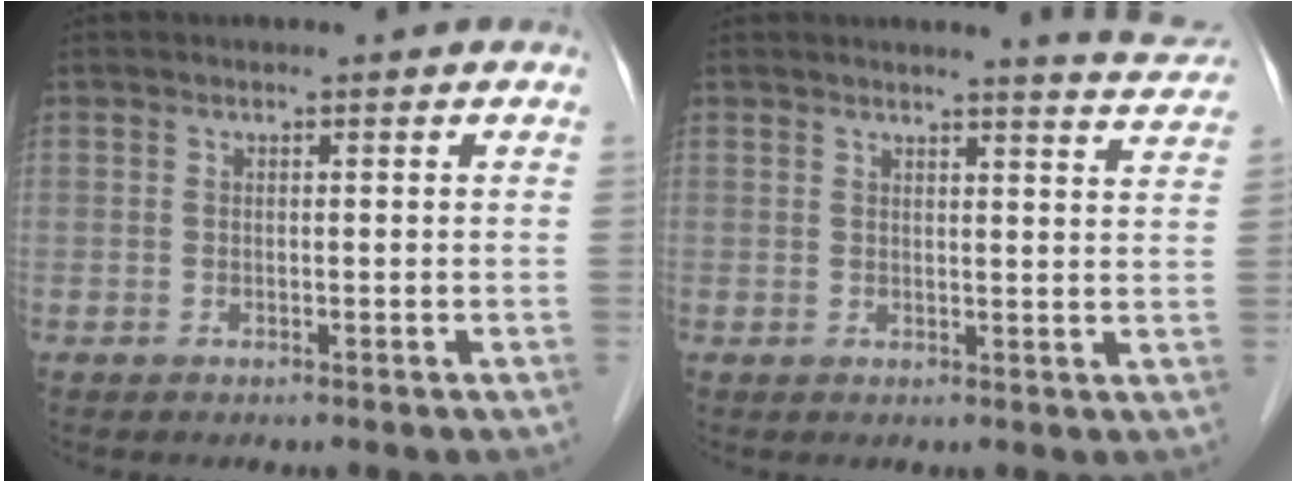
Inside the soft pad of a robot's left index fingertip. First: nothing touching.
{"total": 5.4, "force": [5.3, -0.3, 1.0], "torque": [-0.019, -0.028, 0.045]}